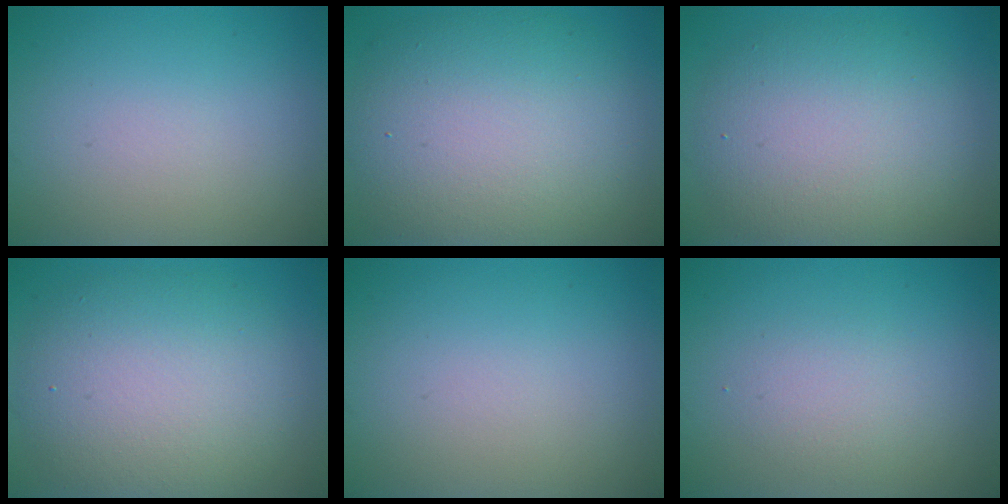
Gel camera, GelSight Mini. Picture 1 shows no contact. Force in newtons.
{"total": 10.7, "press": 10.6, "slide": 1.3}
{"total": 8.0, "press": 8.0, "slide": 0.4}
{"total": 8.3, "press": 8.3, "slide": 0.4}
{"total": 0.0}
{"total": 1.8, "press": 1.8, "slide": 0.0}